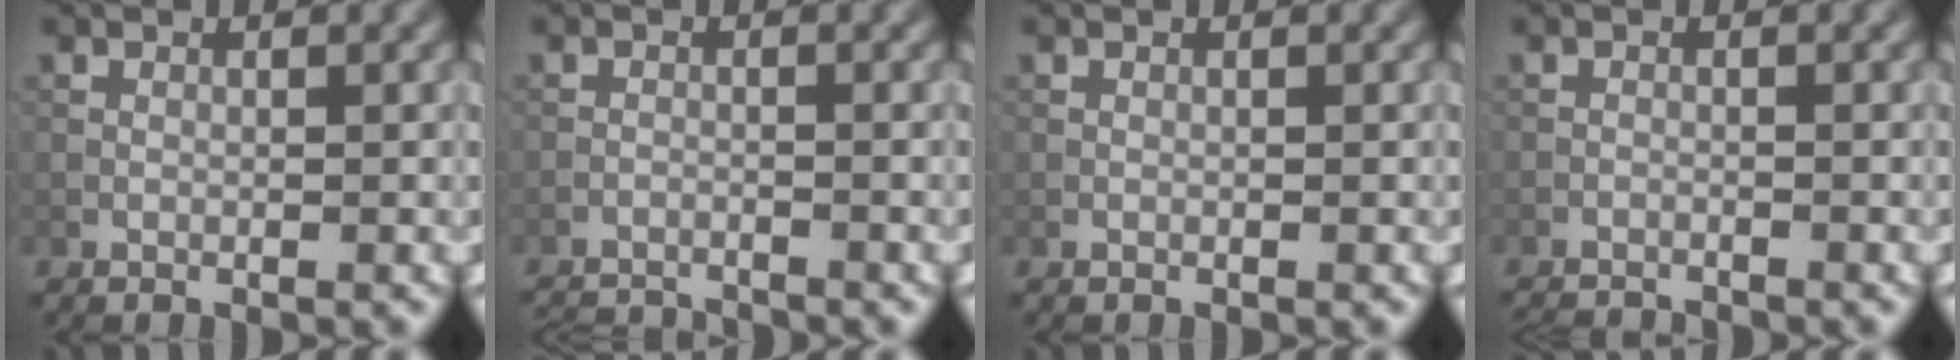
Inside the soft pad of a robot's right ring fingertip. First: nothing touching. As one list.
[{"total": 5.1, "force": [-5.0, 0.5, 0.8], "torque": [-0.019, -0.015, -0.077]}, {"total": 0.0}, {"total": 3.5, "force": [-3.4, 0.3, 0.6], "torque": [-0.017, -0.014, -0.057]}]